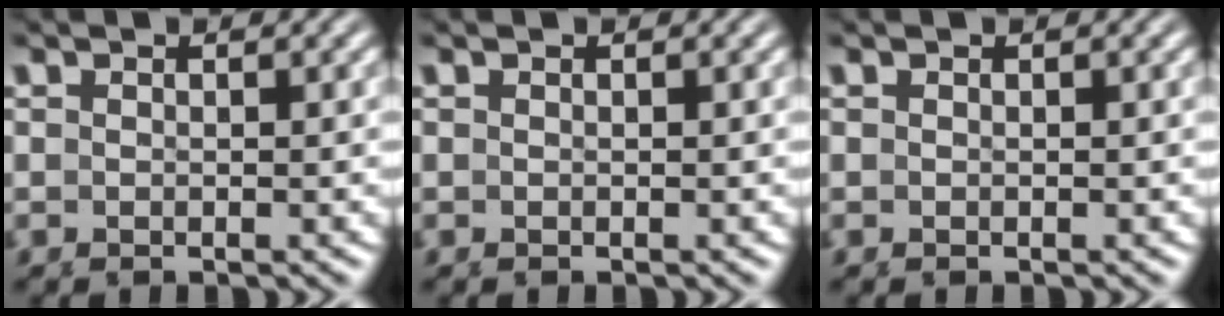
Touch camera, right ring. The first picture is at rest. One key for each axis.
{"total": 0.0}
{"total": 0.0}